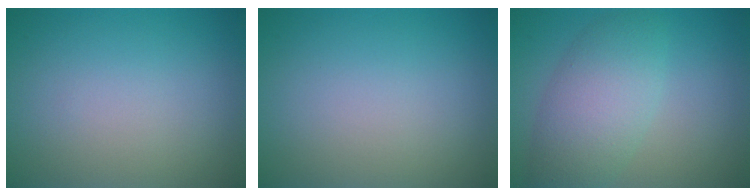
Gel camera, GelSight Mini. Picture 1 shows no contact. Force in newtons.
{"total": 0.0}
{"total": 5.5, "press": 5.5, "slide": 0.2}